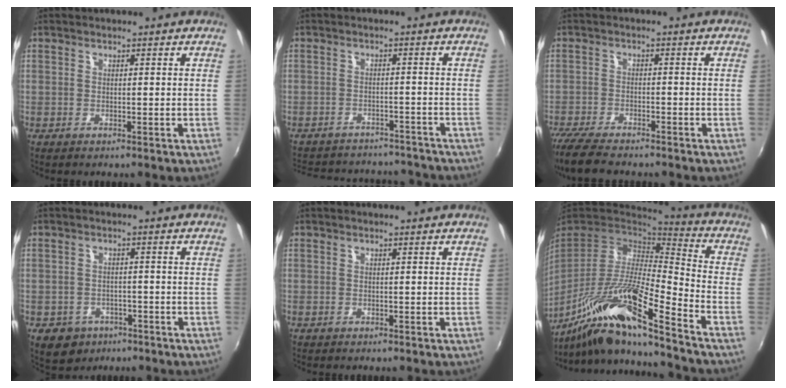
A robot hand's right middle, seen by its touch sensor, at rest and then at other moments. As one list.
[{"total": 17.0, "force": [-14.7, 6.6, 5.3], "torque": [-0.120, 0.032, -0.184]}, {"total": 9.0, "force": [-7.9, 1.9, 4.0], "torque": [-0.108, -0.032, -0.142]}, {"total": 7.2, "force": [-3.9, 5.6, 2.2], "torque": [-0.061, -0.003, -0.049]}, {"total": 0.0}, {"total": 18.3, "force": [-11.9, 1.3, 13.9], "torque": [-0.250, -0.030, -0.233]}]